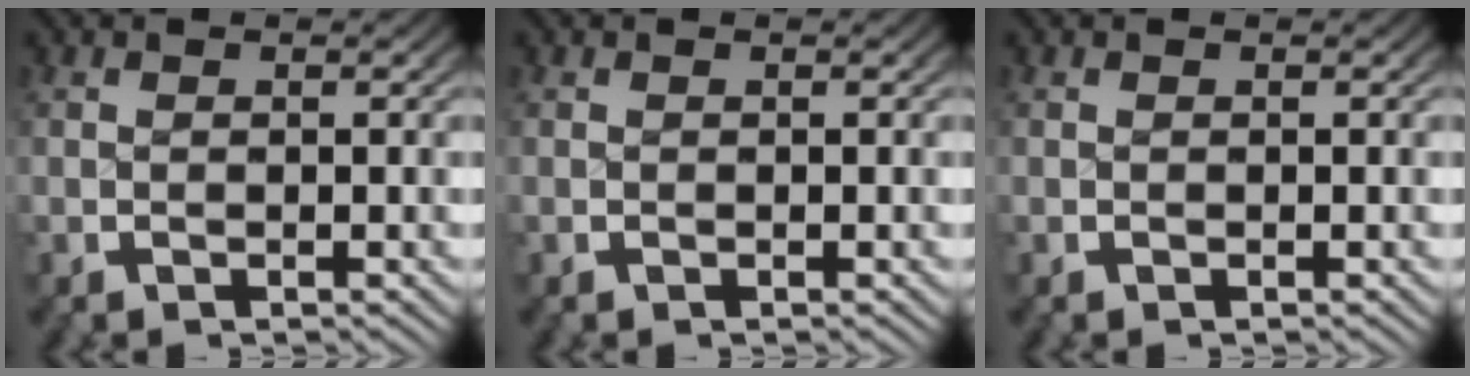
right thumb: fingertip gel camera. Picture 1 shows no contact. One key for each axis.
{"total": 0.0}
{"total": 0.0}